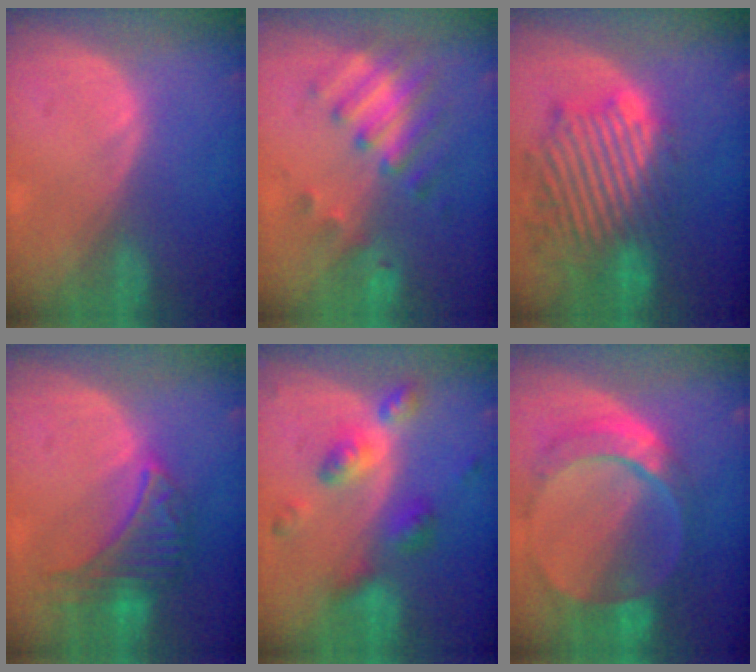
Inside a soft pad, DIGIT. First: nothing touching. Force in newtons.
{"total": 8.3, "press": 7.3, "slide": 4.1}
{"total": 13.3, "press": 11.7, "slide": 6.3}
{"total": 7.2, "press": 7.2, "slide": 0.1}
{"total": 7.4, "press": 7.4, "slide": 0.6}
{"total": 9.7, "press": 8.3, "slide": 4.9}